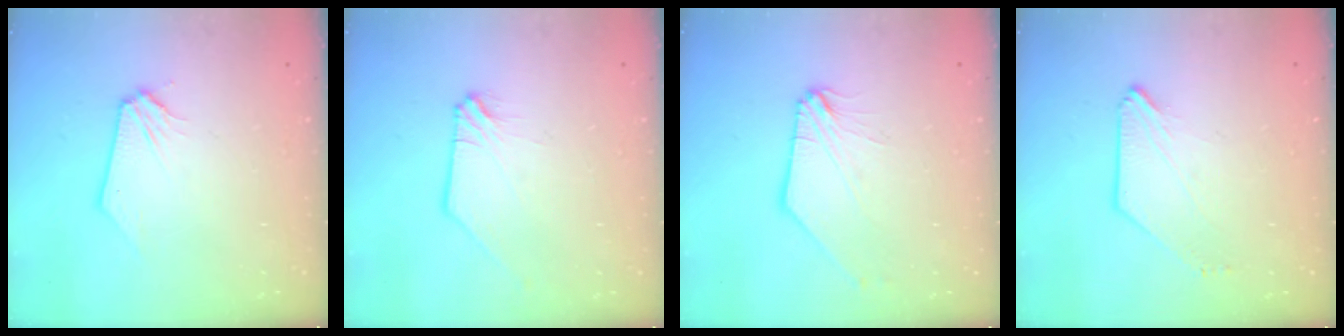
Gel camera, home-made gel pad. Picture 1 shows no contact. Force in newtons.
{"total": 0.5, "press": 0.5, "slide": 0.2}
{"total": 2.5, "press": 2.5, "slide": 0.5}
{"total": 2.0, "press": 2.0, "slide": 0.5}